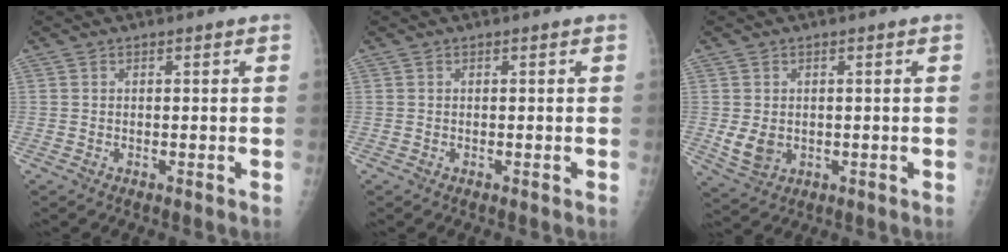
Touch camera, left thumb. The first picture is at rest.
{"total": 0.0}
{"total": 4.5, "force": [-0.1, 3.6, 2.7], "torque": [-0.042, -0.009, 0.013]}